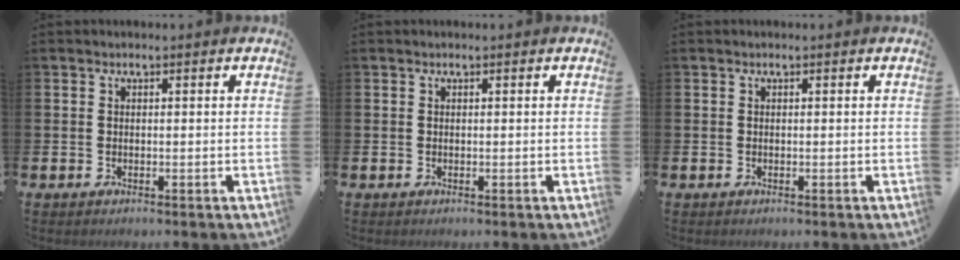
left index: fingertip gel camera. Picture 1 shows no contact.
{"total": 0.0}
{"total": 0.0}